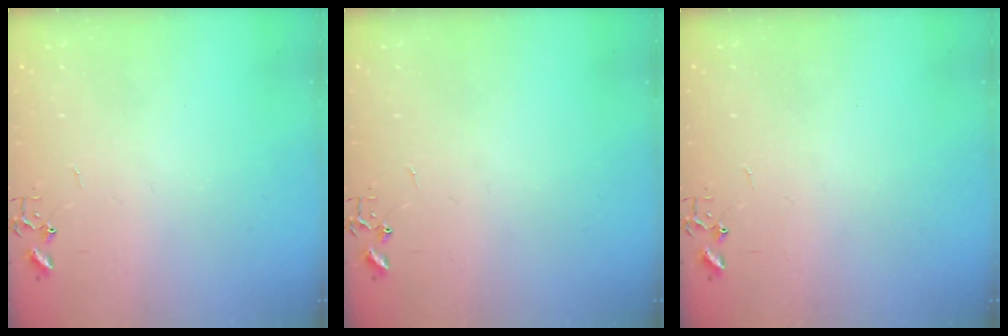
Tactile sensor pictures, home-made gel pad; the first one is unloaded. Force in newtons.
{"total": 0.0}
{"total": 0.0}